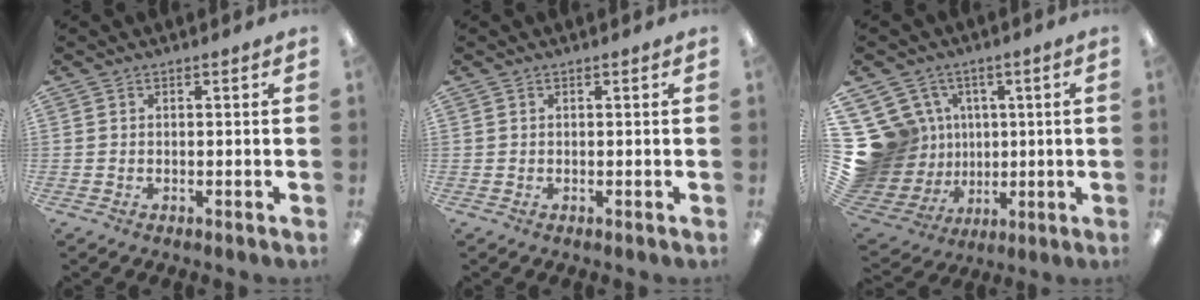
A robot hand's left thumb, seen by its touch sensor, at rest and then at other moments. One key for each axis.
{"total": 0.0}
{"total": 17.8, "fx": 3.2, "fy": 16.4, "fz": 6.0, "tx": -0.168, "ty": -0.033, "tz": 0.097}